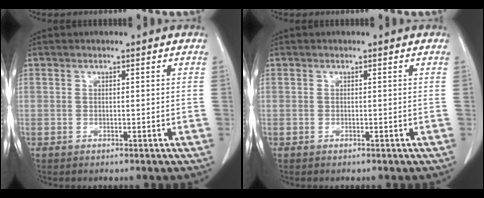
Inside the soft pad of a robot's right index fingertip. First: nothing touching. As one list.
[{"total": 0.0}]